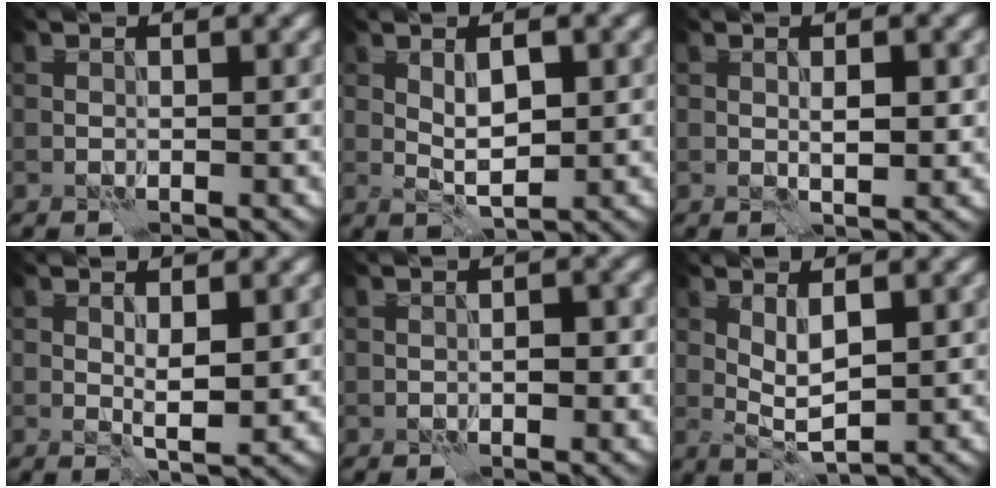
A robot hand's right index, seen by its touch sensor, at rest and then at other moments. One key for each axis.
{"total": 2.9, "fx": 0.2, "fy": 1.1, "fz": 2.7, "tx": -0.049, "ty": -0.002, "tz": 0.005}
{"total": 2.1, "fx": 0.0, "fy": 0.6, "fz": 2.0, "tx": -0.034, "ty": -0.003, "tz": 0.001}
{"total": 2.0, "fx": 0.3, "fy": 0.3, "fz": 2.0, "tx": -0.037, "ty": -0.004, "tz": 0.006}
{"total": 2.0, "fx": -0.3, "fy": 1.1, "fz": 1.7, "tx": -0.016, "ty": 0.004, "tz": -0.005}
{"total": 2.9, "fx": 0.4, "fy": 0.9, "fz": 2.7, "tx": -0.054, "ty": -0.002, "tz": 0.010}